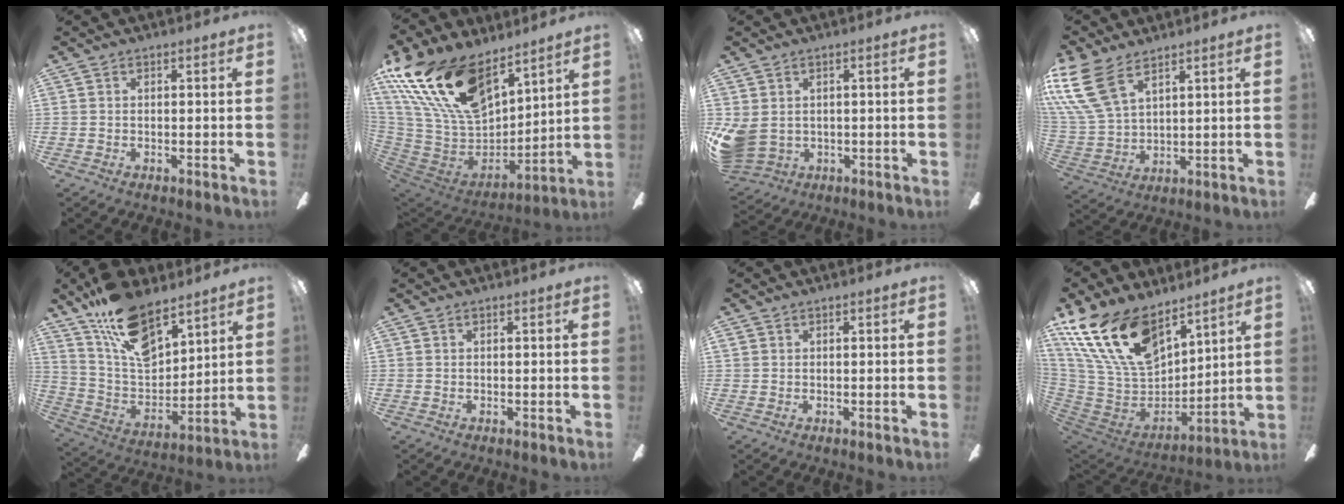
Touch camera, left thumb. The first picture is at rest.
{"total": 25.1, "force": [15.6, 13.1, 14.6], "torque": [-0.317, -0.076, 0.286]}
{"total": 6.3, "force": [0.8, 5.2, 3.5], "torque": [-0.092, -0.006, 0.016]}
{"total": 15.3, "force": [9.0, 7.8, 9.7], "torque": [-0.235, -0.035, 0.169]}
{"total": 17.4, "force": [12.1, 8.2, 9.4], "torque": [-0.184, -0.061, 0.223]}
{"total": 0.0}
{"total": 0.7, "force": [0.2, 0.6, 0.2], "torque": [-0.003, 0.004, 0.003]}
{"total": 22.5, "force": [13.9, 12.2, 12.8], "torque": [-0.277, -0.067, 0.258]}